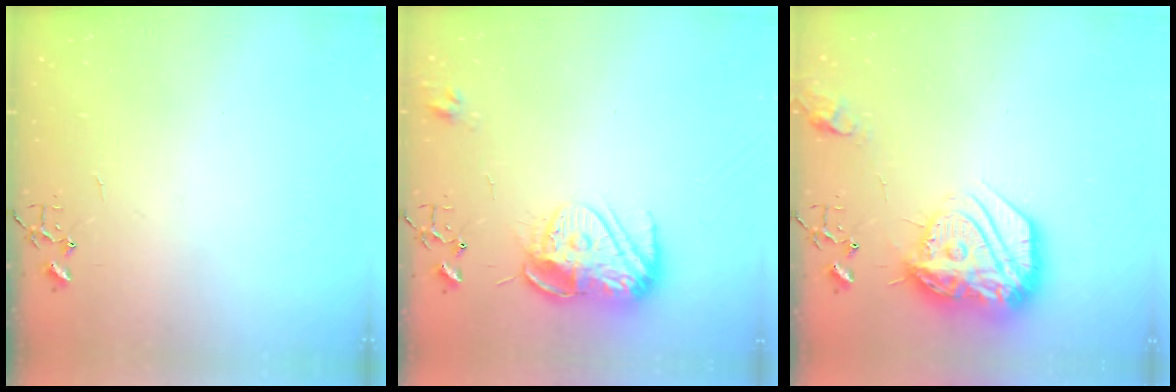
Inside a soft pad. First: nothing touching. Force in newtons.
{"total": 12.6, "press": 12.6, "slide": 1.1}
{"total": 20.7, "press": 20.6, "slide": 1.5}